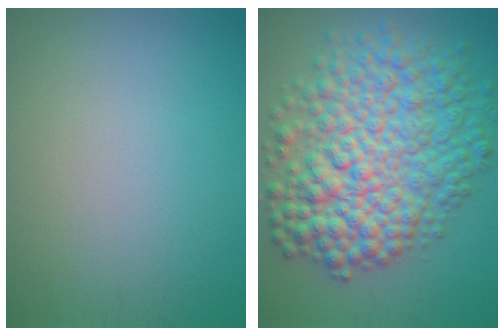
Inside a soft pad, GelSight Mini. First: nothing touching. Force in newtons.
{"total": 10.5, "press": 10.5, "slide": 0.1}